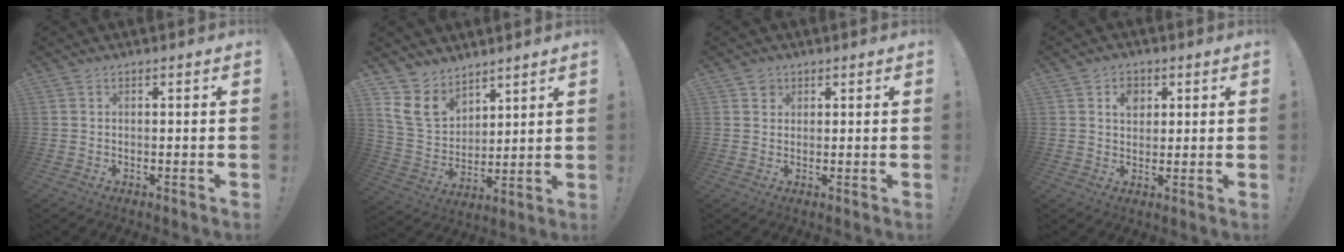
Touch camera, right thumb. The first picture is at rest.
{"total": 13.0, "force": [8.4, 8.4, 5.2], "torque": [-0.115, -0.046, 0.172]}
{"total": 2.2, "force": [1.3, 1.8, 0.2], "torque": [0.003, -0.005, 0.022]}
{"total": 4.5, "force": [1.7, 3.6, 2.2], "torque": [-0.024, -0.002, 0.026]}